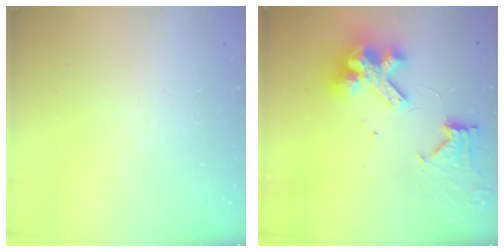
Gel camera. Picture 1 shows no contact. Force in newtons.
{"total": 14.6, "press": 14.5, "slide": 1.8}